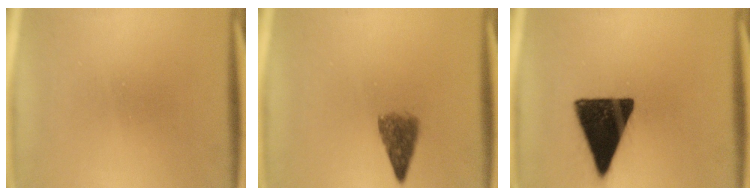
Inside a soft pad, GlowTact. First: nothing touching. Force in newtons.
{"total": 4.1}
{"total": 16.3}